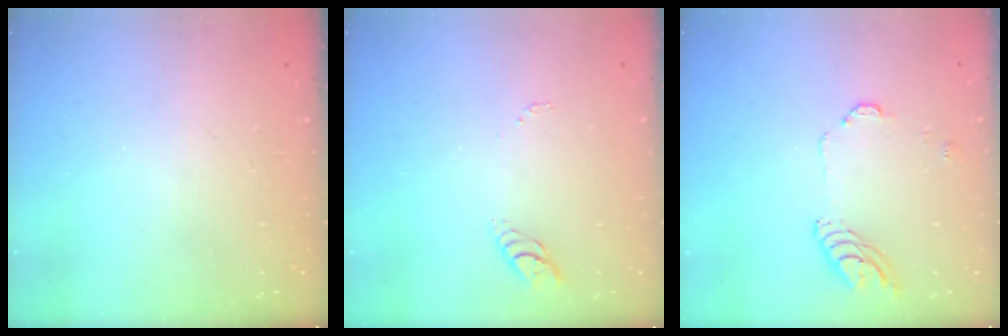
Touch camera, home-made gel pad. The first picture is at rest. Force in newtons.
{"total": 4.0, "press": 3.9, "slide": 0.3}
{"total": 8.5, "press": 8.5, "slide": 0.8}